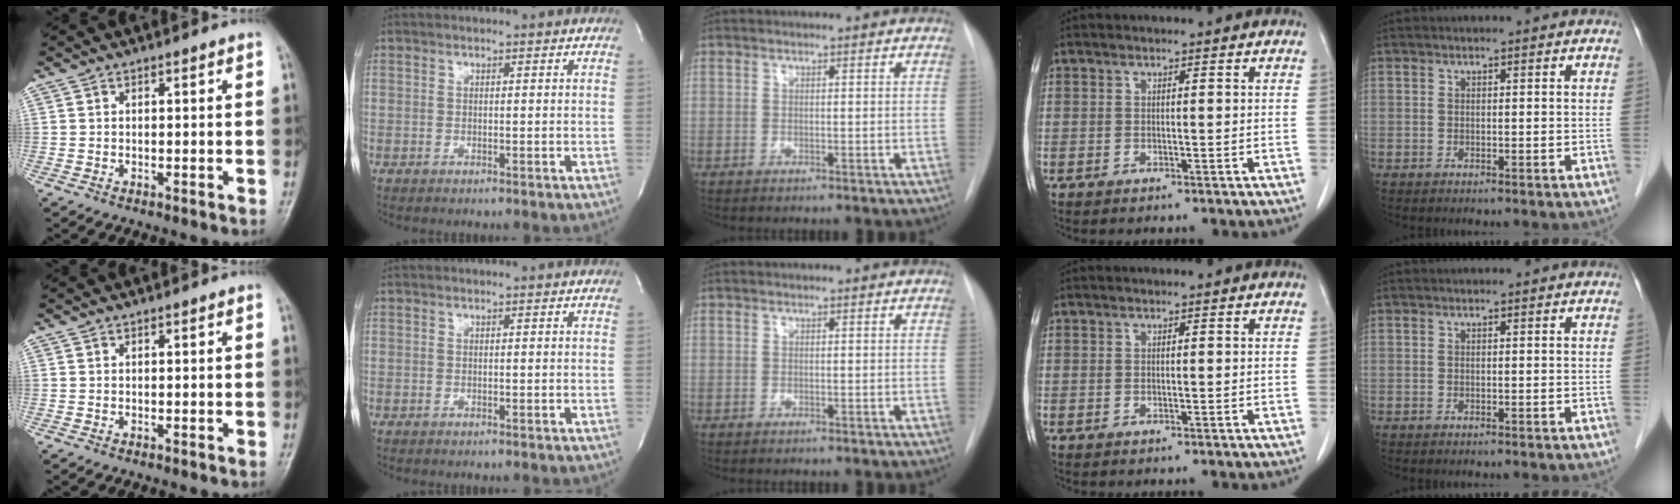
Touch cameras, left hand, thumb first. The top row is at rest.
{}